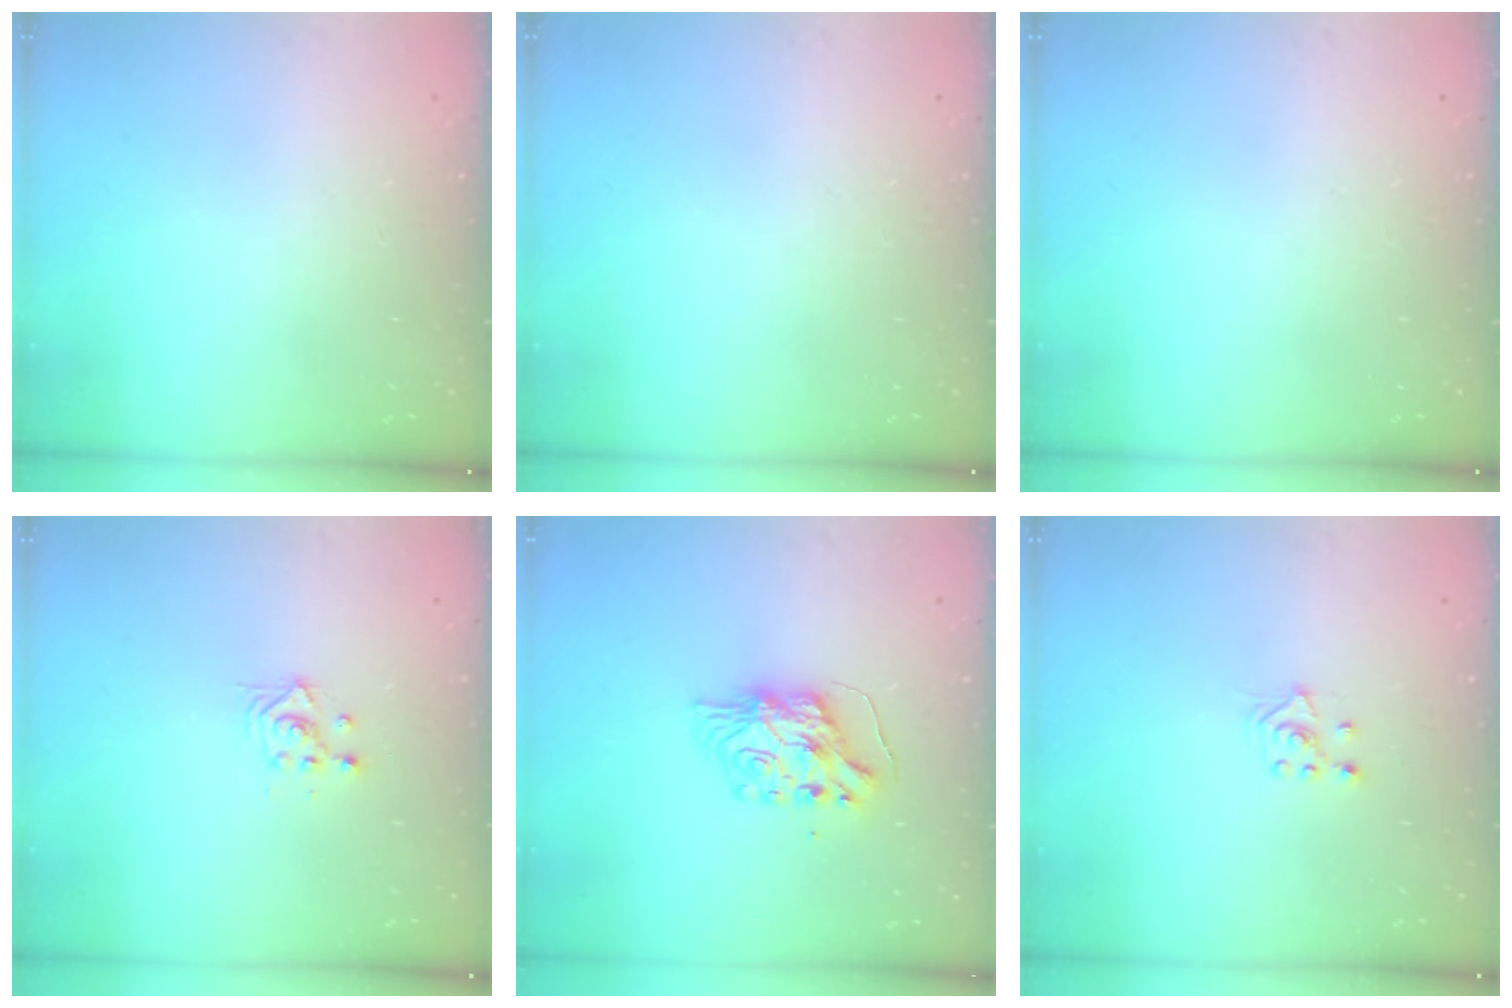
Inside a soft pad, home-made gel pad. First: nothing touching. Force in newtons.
{"total": 0.0}
{"total": 0.0}
{"total": 2.3, "press": 2.3, "slide": 0.1}
{"total": 7.2, "press": 7.2, "slide": 0.8}
{"total": 3.0, "press": 2.9, "slide": 0.7}